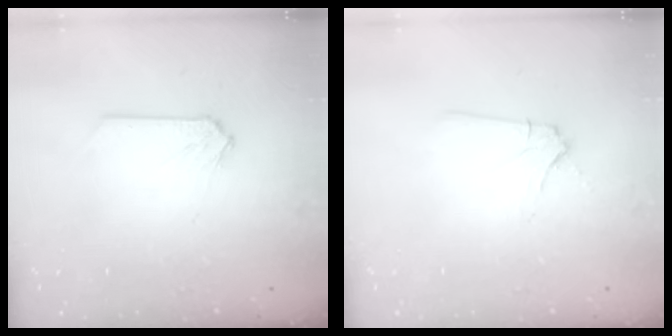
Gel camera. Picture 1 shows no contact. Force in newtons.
{"total": 3.6, "press": 3.5, "slide": 0.5}